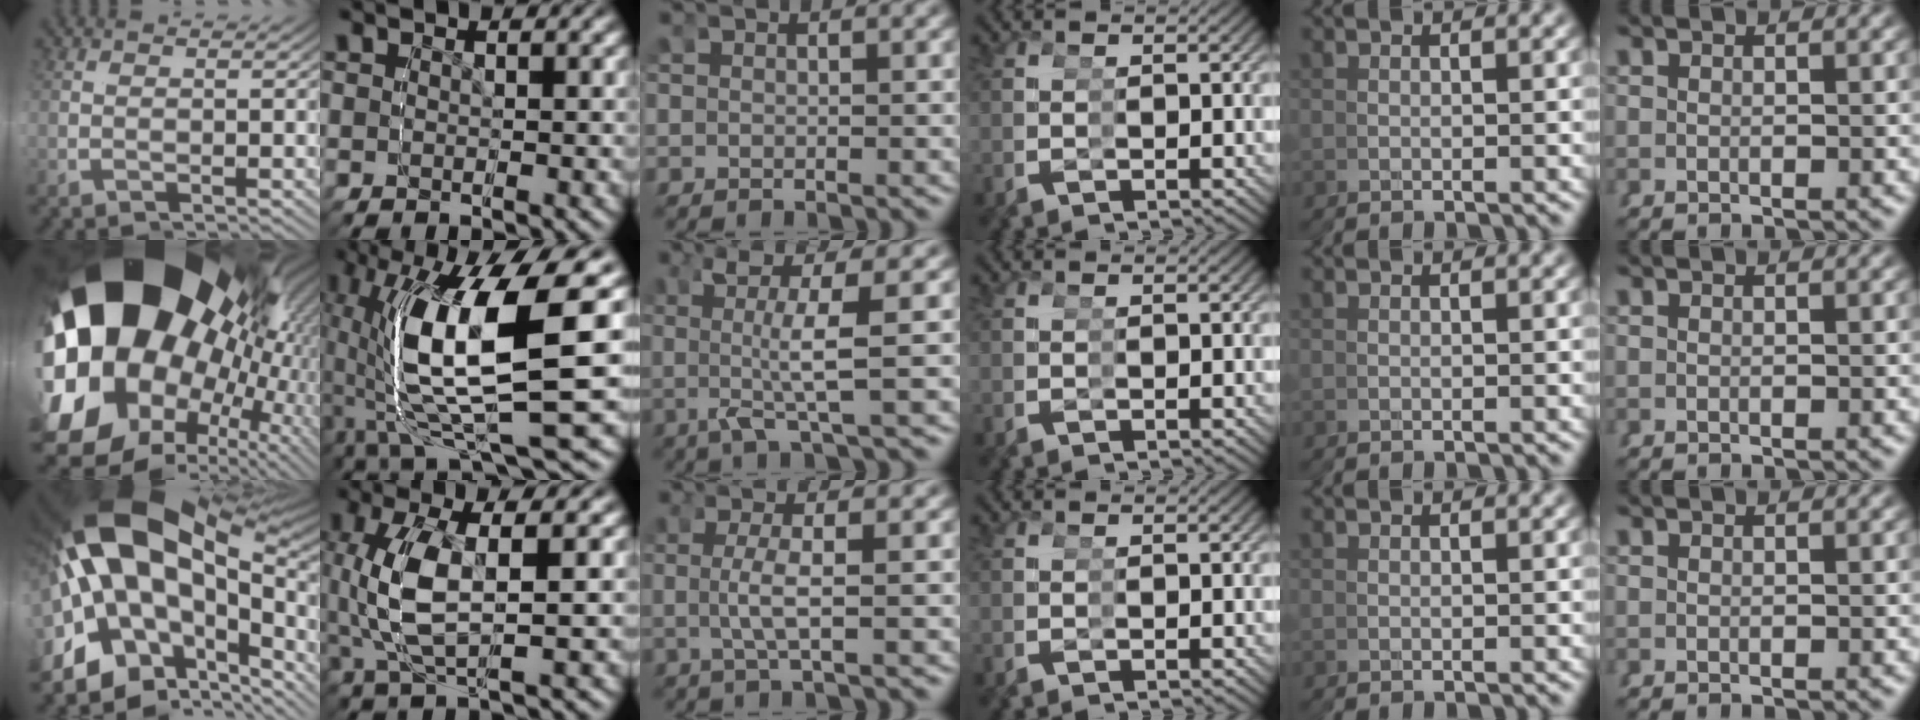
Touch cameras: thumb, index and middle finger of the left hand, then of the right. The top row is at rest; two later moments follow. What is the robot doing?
{"motion": "grasp_and_lifting", "object": "glasses"}